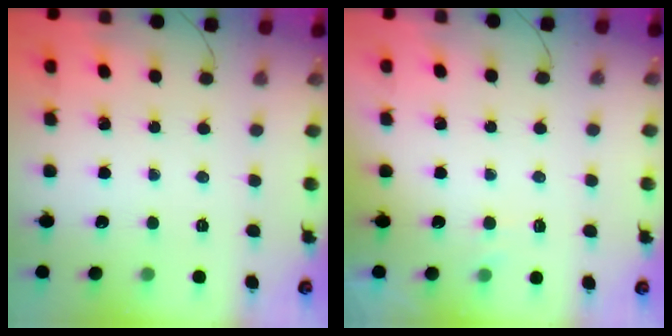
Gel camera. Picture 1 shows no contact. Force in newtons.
{"total": 3.7, "press": 3.5, "slide": 1.1}